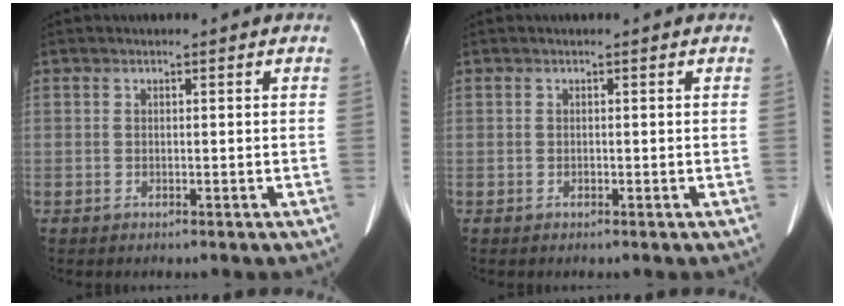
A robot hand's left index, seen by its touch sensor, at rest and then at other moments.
{"total": 0.0}